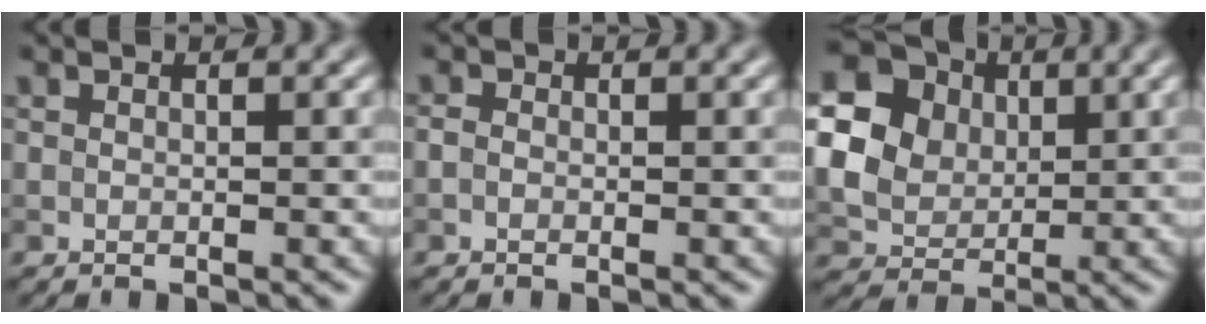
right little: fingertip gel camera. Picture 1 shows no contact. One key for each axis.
{"total": 0.7, "fx": -0.3, "fy": 0.5, "fz": 0.3, "tx": -0.007, "ty": 0.001, "tz": -0.008}
{"total": 18.0, "fx": 5.2, "fy": 15.8, "fz": 6.9, "tx": -0.207, "ty": 0.031, "tz": 0.076}